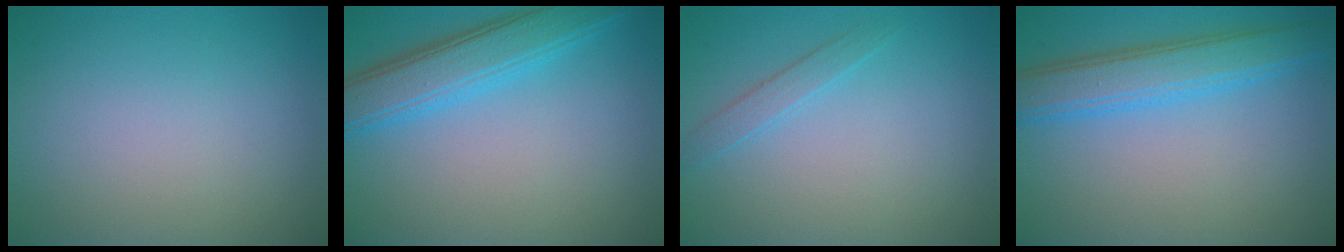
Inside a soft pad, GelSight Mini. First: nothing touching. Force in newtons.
{"total": 4.9, "press": 4.8, "slide": 0.3}
{"total": 1.4, "press": 1.4, "slide": 0.1}
{"total": 4.8, "press": 4.8, "slide": 0.2}